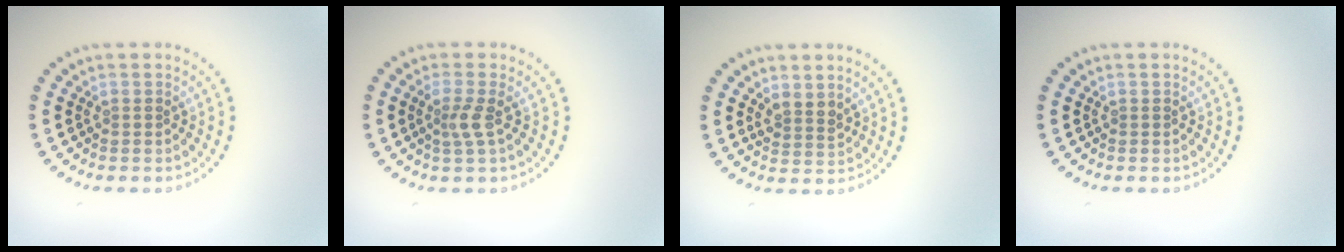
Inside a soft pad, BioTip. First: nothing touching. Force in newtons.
{"total": 1.9, "press": 1.4, "slide": 1.3}
{"total": 1.8, "press": 1.5, "slide": 1.0}
{"total": 0.0}